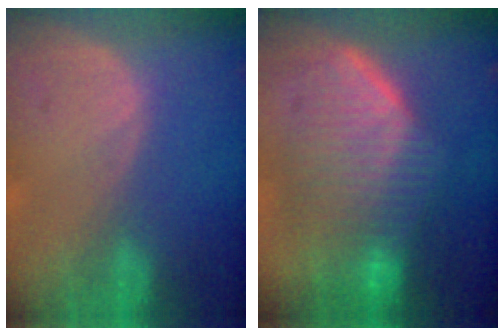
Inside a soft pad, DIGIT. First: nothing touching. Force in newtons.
{"total": 9.3, "press": 9.0, "slide": 2.5}